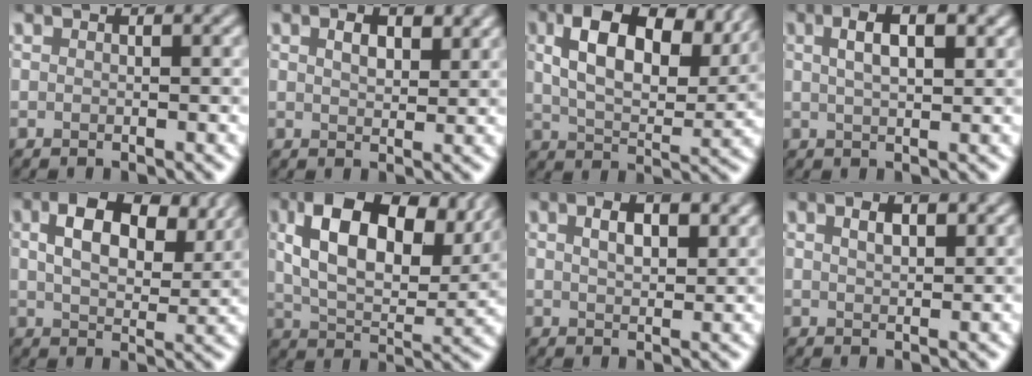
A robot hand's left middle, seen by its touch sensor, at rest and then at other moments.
{"total": 2.8, "force": [1.4, 1.5, 1.9], "torque": [-0.035, 0.002, 0.026]}
{"total": 10.8, "force": [4.8, 5.4, 8.0], "torque": [-0.136, 0.007, 0.085]}
{"total": 4.1, "force": [1.6, 1.5, 3.5], "torque": [-0.059, 0.012, 0.022]}
{"total": 8.2, "force": [3.3, 4.5, 5.9], "torque": [-0.100, 0.004, 0.056]}
{"total": 12.9, "force": [5.4, 6.7, 9.6], "torque": [-0.156, 0.006, 0.098]}
{"total": 3.3, "force": [1.5, 1.5, 2.6], "torque": [-0.047, 0.006, 0.027]}
{"total": 2.2, "force": [1.2, 0.9, 1.6], "torque": [-0.028, 0.005, 0.022]}